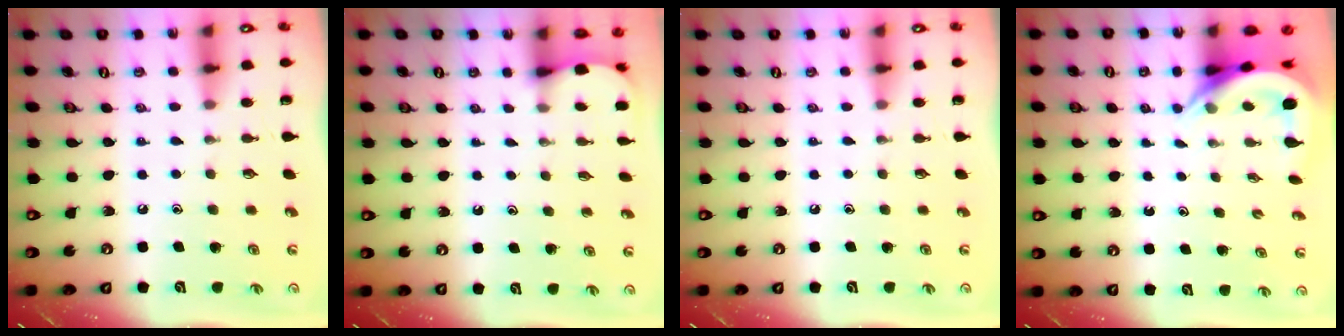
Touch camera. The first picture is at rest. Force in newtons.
{"total": 2.6, "press": 2.6, "slide": 0.3}
{"total": 0.0}
{"total": 5.2, "press": 5.2, "slide": 0.5}